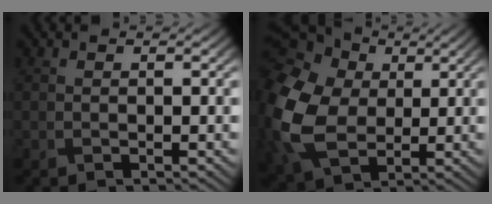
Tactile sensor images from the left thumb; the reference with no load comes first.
{"total": 16.7, "force": [2.0, 13.0, 10.4], "torque": [-0.321, -0.020, 0.064]}